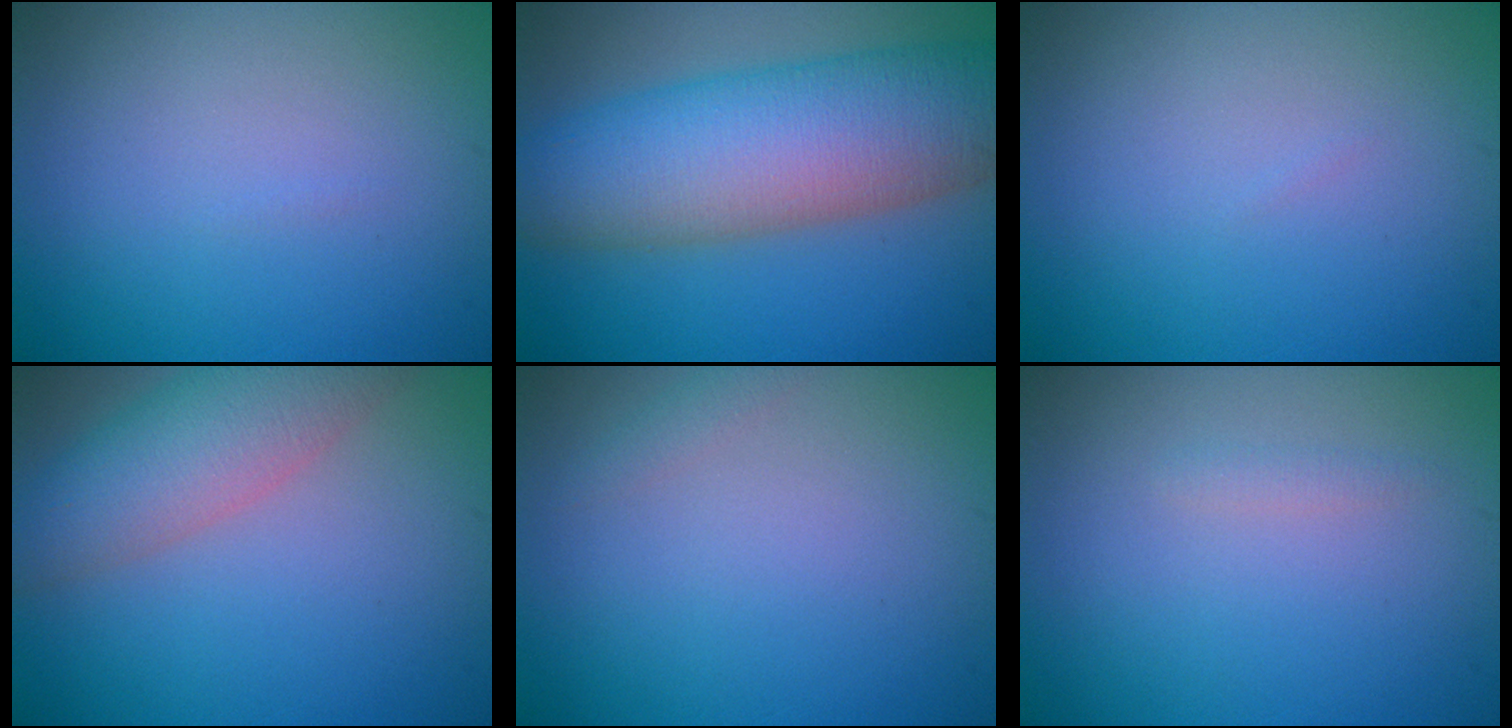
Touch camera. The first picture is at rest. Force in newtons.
{"total": 11.0, "press": 11.0, "slide": 0.4}
{"total": 0.0}
{"total": 5.7, "press": 5.7, "slide": 0.3}
{"total": 0.7, "press": 0.7, "slide": 0.0}
{"total": 0.7, "press": 0.7, "slide": 0.0}